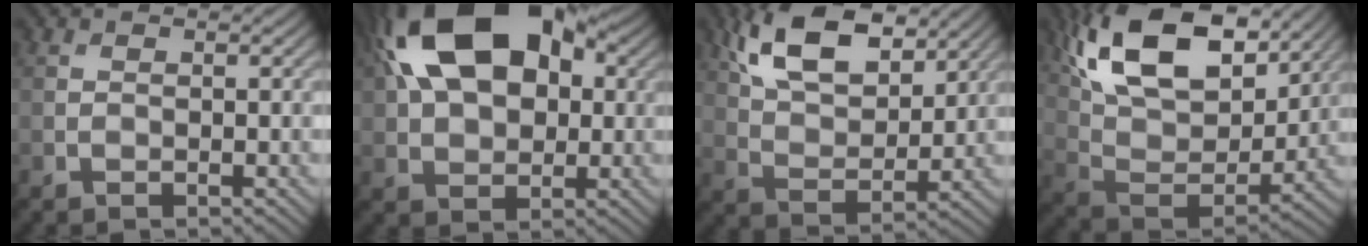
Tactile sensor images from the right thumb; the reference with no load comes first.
{"total": 19.2, "force": [6.0, 11.8, 13.8], "torque": [-0.257, 0.052, 0.087]}
{"total": 12.4, "force": [7.0, 5.9, 8.4], "torque": [-0.174, 0.007, 0.127]}
{"total": 17.7, "force": [10.1, 8.9, 11.6], "torque": [-0.238, 0.021, 0.156]}